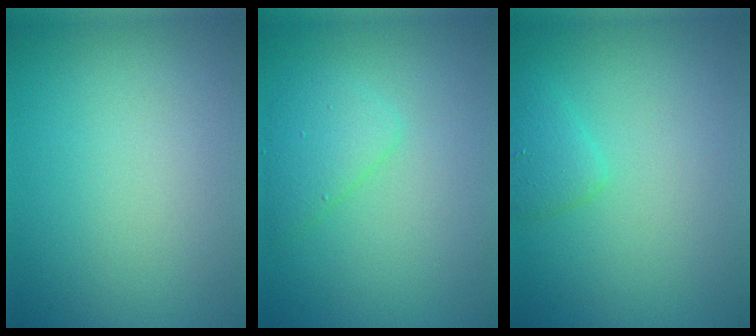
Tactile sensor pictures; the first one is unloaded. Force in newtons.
{"total": 2.1, "press": 2.1, "slide": 0.2}
{"total": 1.6, "press": 1.6, "slide": 0.1}